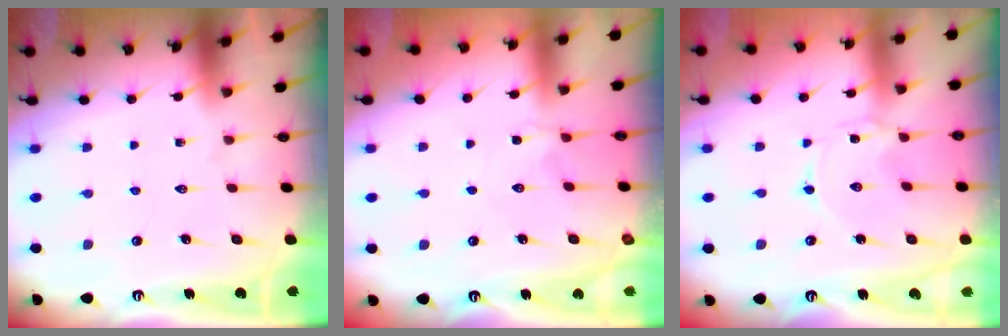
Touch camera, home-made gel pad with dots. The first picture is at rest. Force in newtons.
{"total": 1.6, "press": 1.6, "slide": 0.4}
{"total": 0.0}